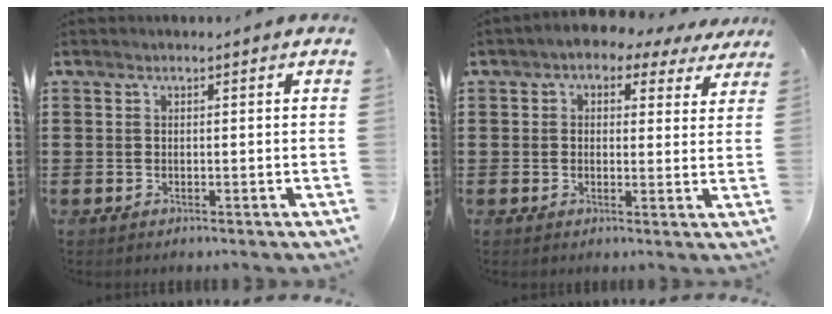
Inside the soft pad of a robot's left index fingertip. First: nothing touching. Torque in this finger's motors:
{"motor_torque": [2.14, 0.00, 0.23, 0.07]}